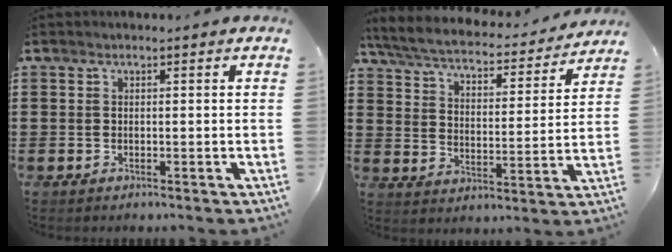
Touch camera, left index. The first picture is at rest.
{"total": 5.2, "force": [4.8, 0.5, 1.8], "torque": [-0.060, -0.033, 0.077]}